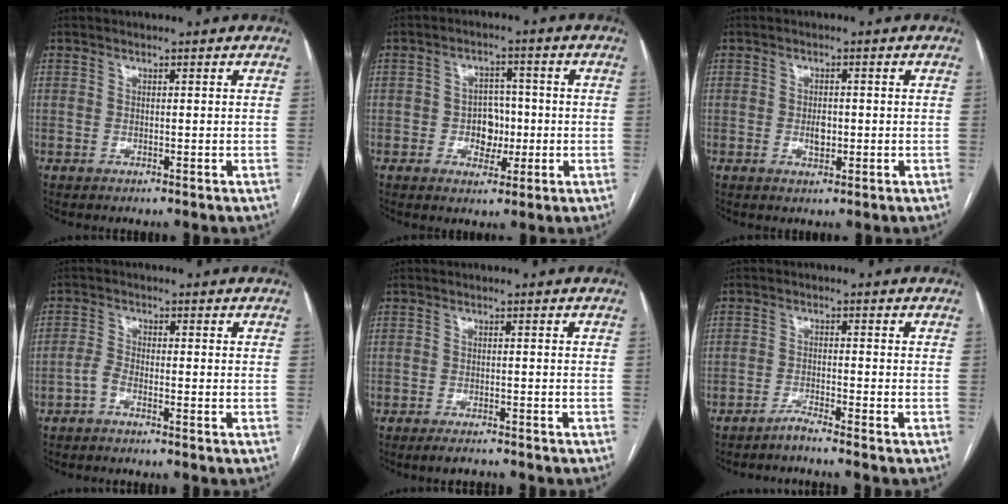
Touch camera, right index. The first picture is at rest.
{"total": 5.2, "force": [-0.9, 3.8, 3.3], "torque": [-0.050, 0.013, -0.011]}
{"total": 2.3, "force": [-0.4, 1.3, 1.9], "torque": [-0.034, 0.000, -0.003]}
{"total": 1.9, "force": [-1.4, 0.4, 1.3], "torque": [-0.031, 0.003, -0.032]}
{"total": 3.5, "force": [-3.1, 0.5, 1.5], "torque": [-0.023, -0.006, -0.043]}
{"total": 2.6, "force": [-2.2, -1.1, 0.7], "torque": [-0.017, -0.005, -0.045]}